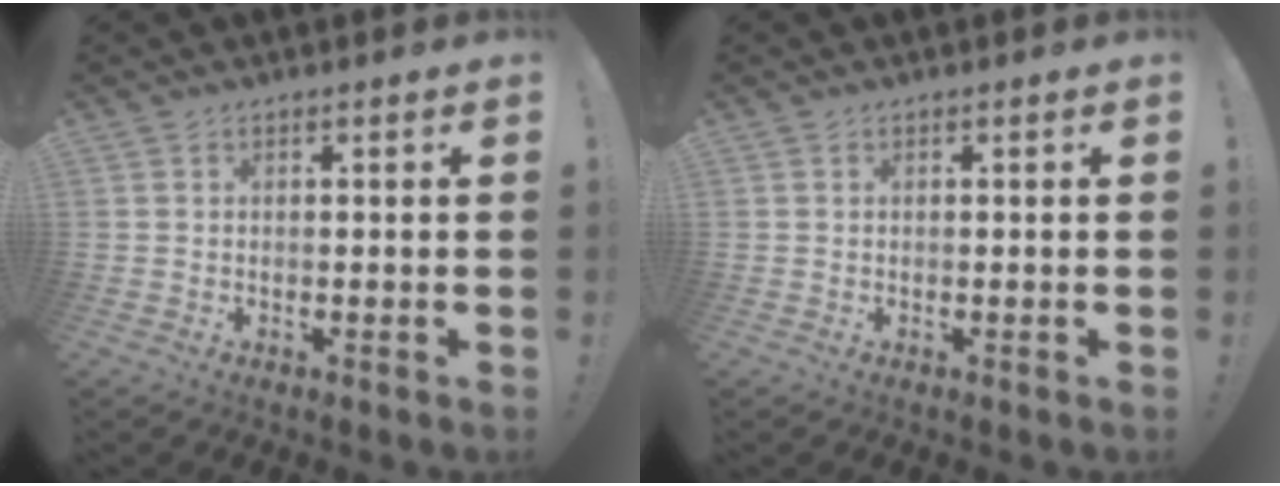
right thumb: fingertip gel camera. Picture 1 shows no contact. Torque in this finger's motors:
{"motor_torque": [-0.05, -0.05, -0.10, 0.06, 0.00]}